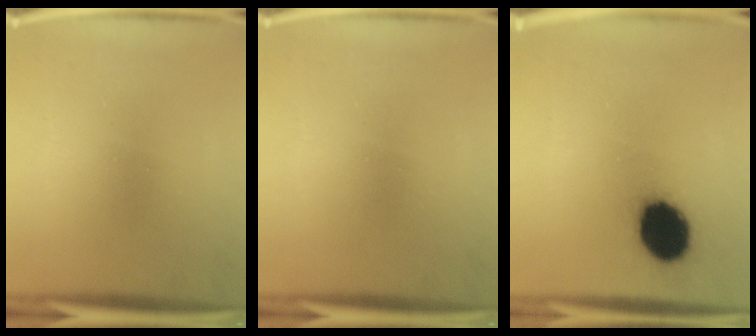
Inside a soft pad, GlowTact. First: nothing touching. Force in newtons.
{"total": 0.0}
{"total": 14.4}